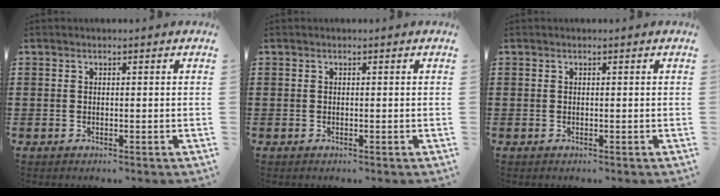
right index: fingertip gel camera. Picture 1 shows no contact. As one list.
[{"total": 0.0}, {"total": 0.0}]